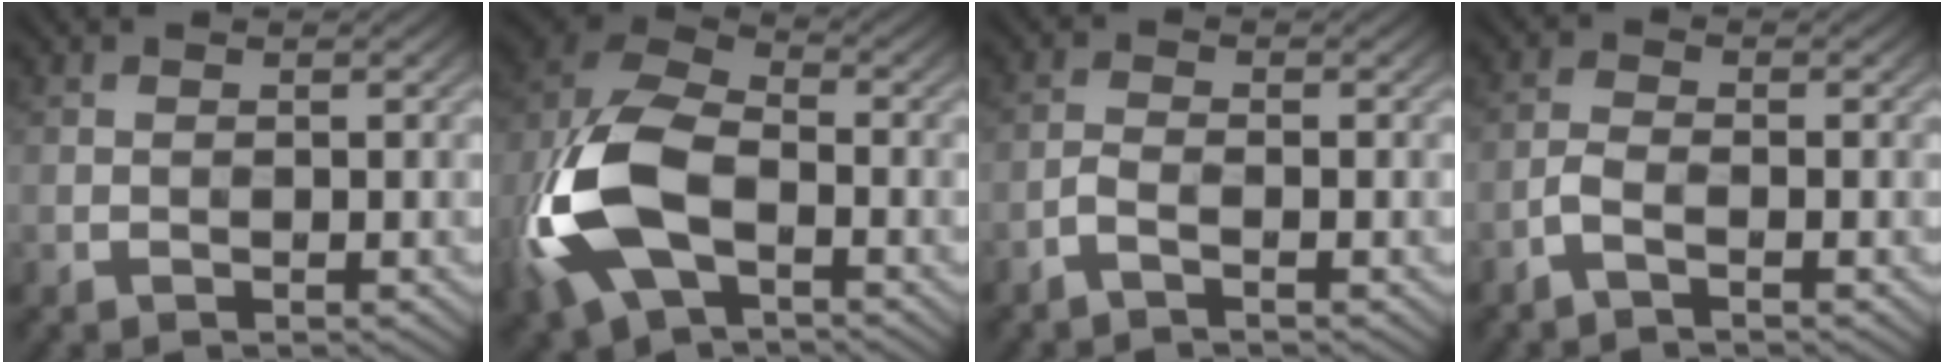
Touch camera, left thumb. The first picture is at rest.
{"total": 16.5, "force": [-5.1, 9.6, 12.4], "torque": [-0.326, -0.027, -0.108]}
{"total": 1.6, "force": [-1.1, 0.2, 1.0], "torque": [-0.025, 0.004, -0.030]}
{"total": 1.9, "force": [-1.3, 0.4, 1.4], "torque": [-0.035, 0.004, -0.034]}